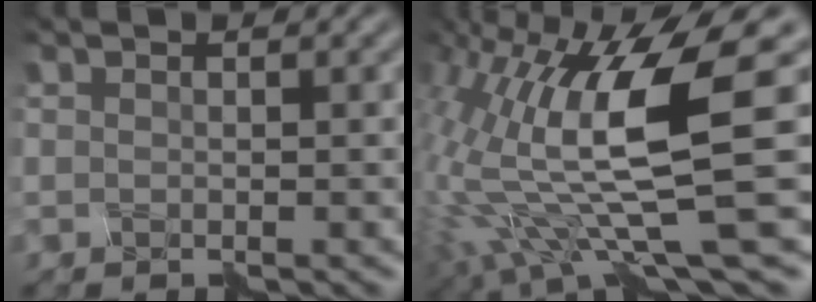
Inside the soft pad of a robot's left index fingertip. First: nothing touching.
{"total": 12.2, "force": [0.5, 3.4, 11.7], "torque": [-0.248, -0.013, 0.026]}